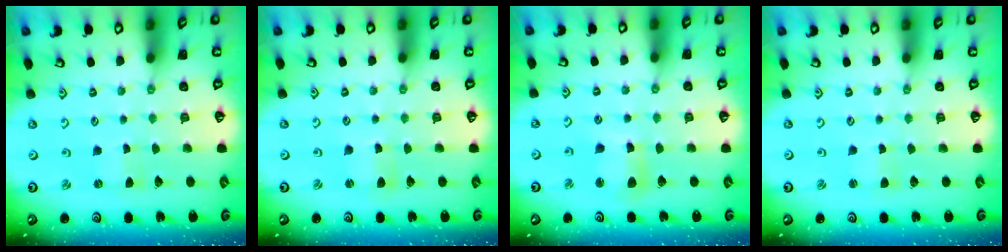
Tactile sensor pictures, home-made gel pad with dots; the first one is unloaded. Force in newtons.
{"total": 1.7, "press": 1.7, "slide": 0.2}
{"total": 8.3, "press": 8.1, "slide": 1.5}
{"total": 1.9, "press": 1.9, "slide": 0.3}